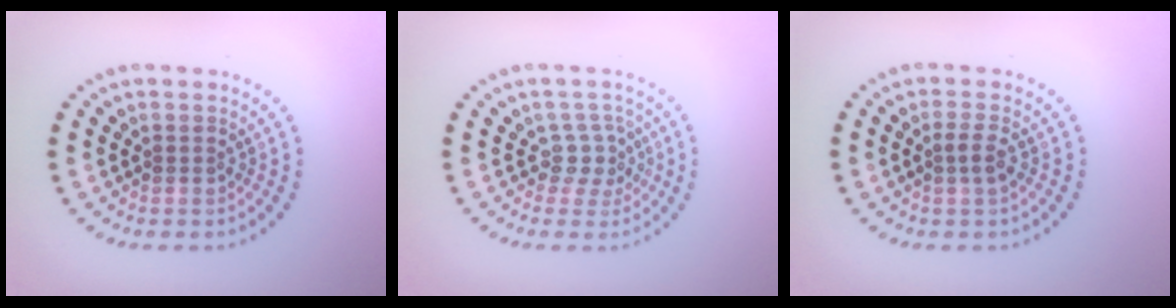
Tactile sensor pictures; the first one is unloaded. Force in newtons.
{"total": 2.1, "press": 1.6, "slide": 1.4}
{"total": 1.5, "press": 1.2, "slide": 0.9}